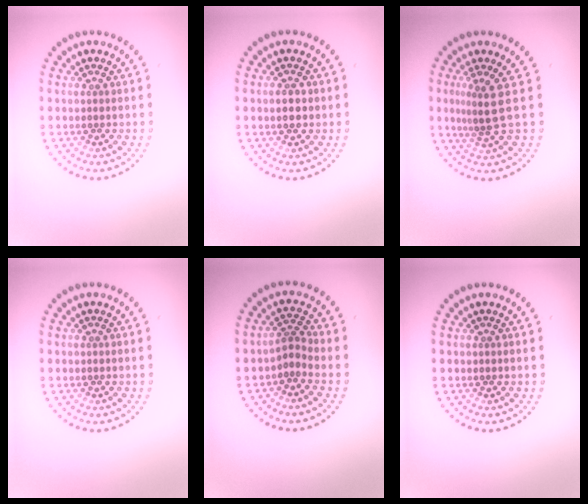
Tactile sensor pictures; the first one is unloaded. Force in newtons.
{"total": 2.1, "press": 2.1, "slide": 0.0}
{"total": 2.8, "press": 1.8, "slide": 2.1}
{"total": 0.0}
{"total": 1.9, "press": 1.1, "slide": 1.5}
{"total": 0.0}